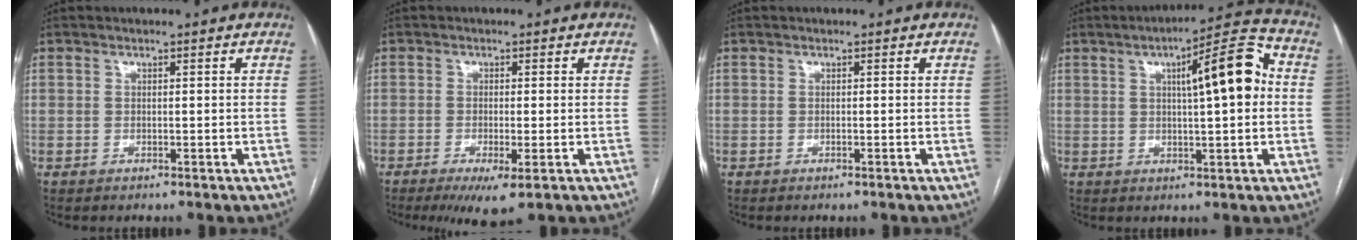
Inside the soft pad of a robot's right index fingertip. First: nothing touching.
{"total": 4.8, "force": [-2.3, 0.6, 4.2], "torque": [-0.069, -0.013, -0.035]}
{"total": 0.0}
{"total": 11.6, "force": [2.0, 1.8, 11.3], "torque": [-0.157, 0.030, 0.024]}